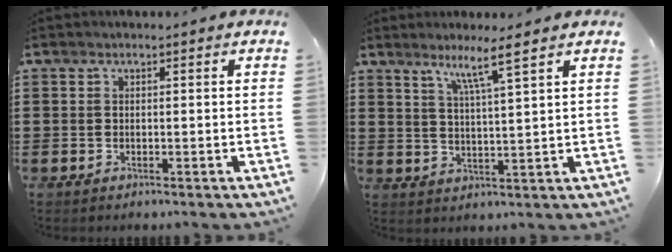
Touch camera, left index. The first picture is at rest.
{"total": 5.5, "force": [4.0, -0.8, 3.7], "torque": [-0.077, -0.012, 0.065]}